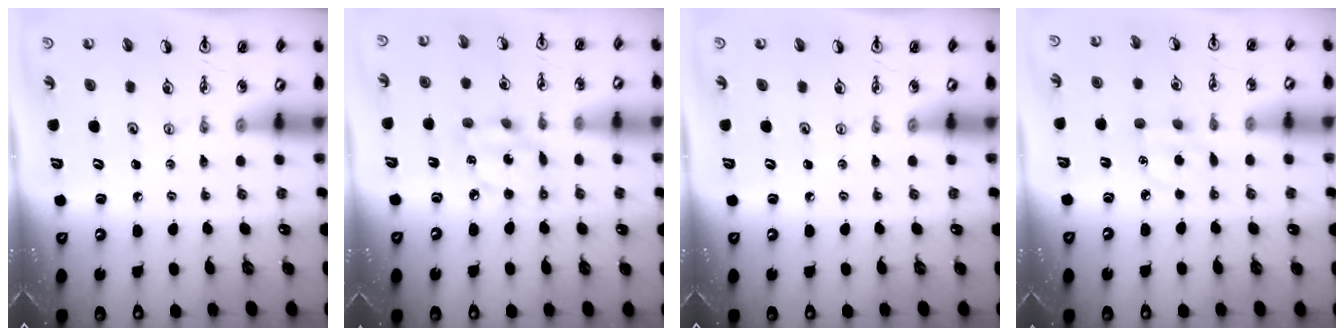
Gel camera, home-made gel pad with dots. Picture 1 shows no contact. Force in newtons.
{"total": 9.5, "press": 9.5, "slide": 0.6}
{"total": 0.0}
{"total": 3.5, "press": 3.5, "slide": 0.5}